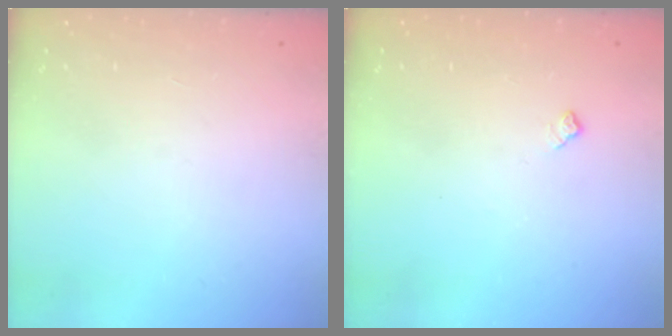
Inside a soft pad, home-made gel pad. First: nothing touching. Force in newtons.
{"total": 5.0, "press": 5.0, "slide": 0.8}